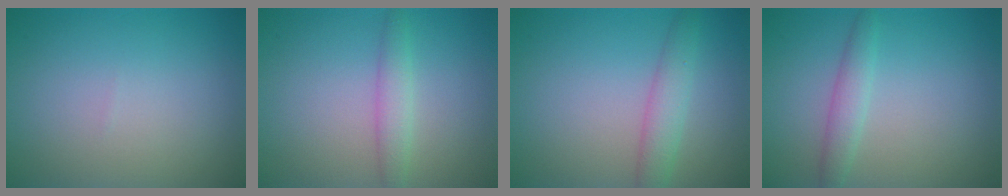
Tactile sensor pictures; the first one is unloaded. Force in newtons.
{"total": 2.1, "press": 2.1, "slide": 0.0}
{"total": 2.8, "press": 2.8, "slide": 0.1}
{"total": 2.1, "press": 2.1, "slide": 0.1}